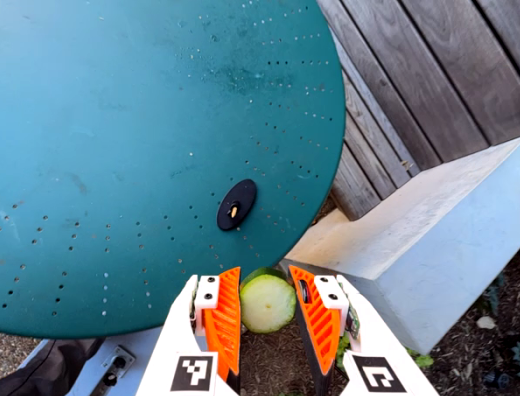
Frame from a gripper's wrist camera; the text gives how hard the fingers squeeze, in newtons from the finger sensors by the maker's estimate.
{"total": 14.3, "left": 14.4, "right": 14.2}